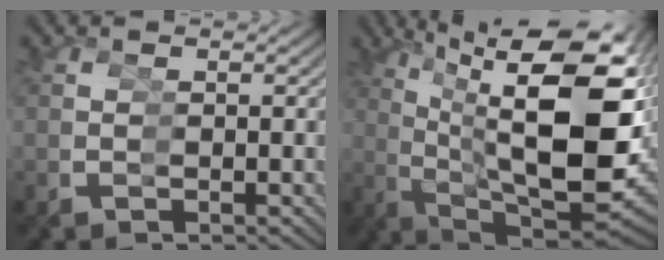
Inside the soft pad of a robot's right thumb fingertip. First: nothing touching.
{"total": 18.9, "force": [1.0, 10.6, 15.6], "torque": [-0.270, -0.058, 0.050]}